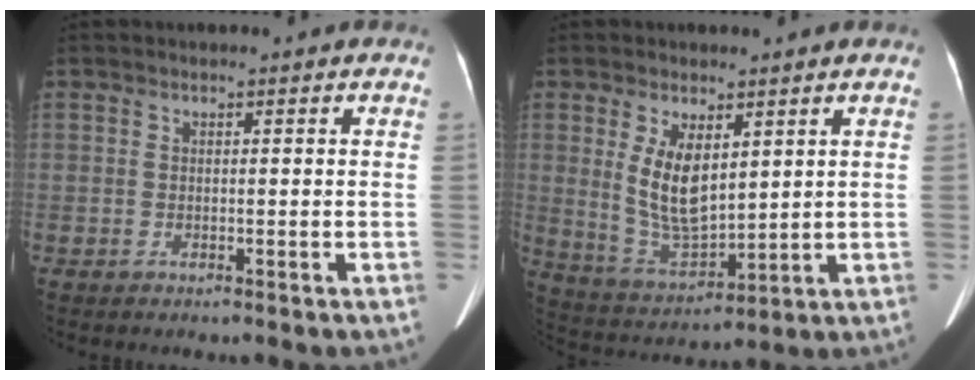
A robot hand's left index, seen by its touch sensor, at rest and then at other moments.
{"total": 8.7, "force": [2.6, 3.4, 7.5], "torque": [-0.151, -0.009, 0.061]}